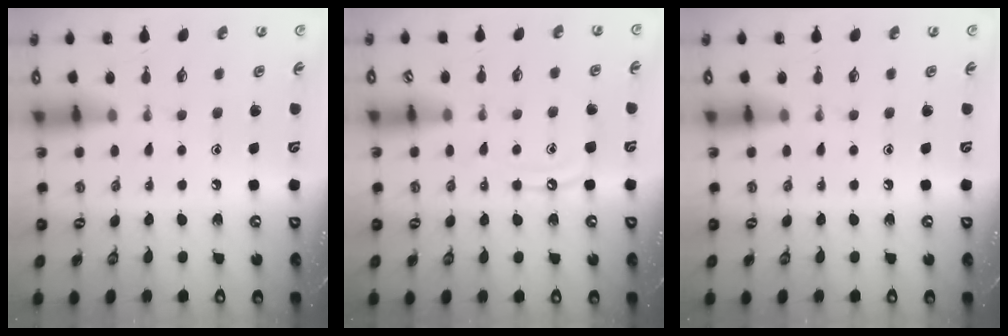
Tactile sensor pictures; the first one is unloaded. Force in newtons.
{"total": 7.2, "press": 7.1, "slide": 0.8}
{"total": 0.0}